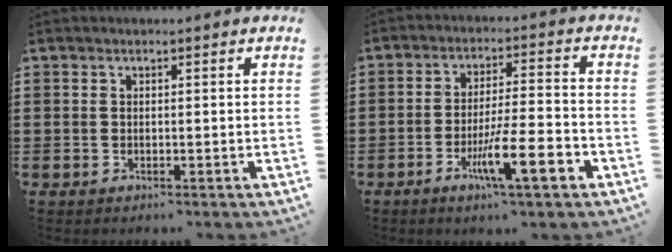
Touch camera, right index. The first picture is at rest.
{"total": 10.0, "force": [-4.8, 1.4, 8.6], "torque": [-0.149, 0.000, -0.083]}